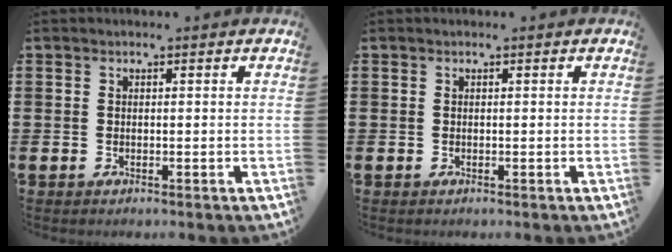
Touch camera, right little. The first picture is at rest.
{"total": 0.0}